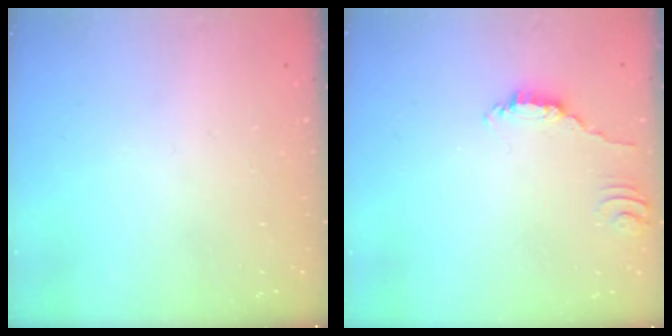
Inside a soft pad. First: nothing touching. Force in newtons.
{"total": 2.6, "press": 2.6, "slide": 0.4}